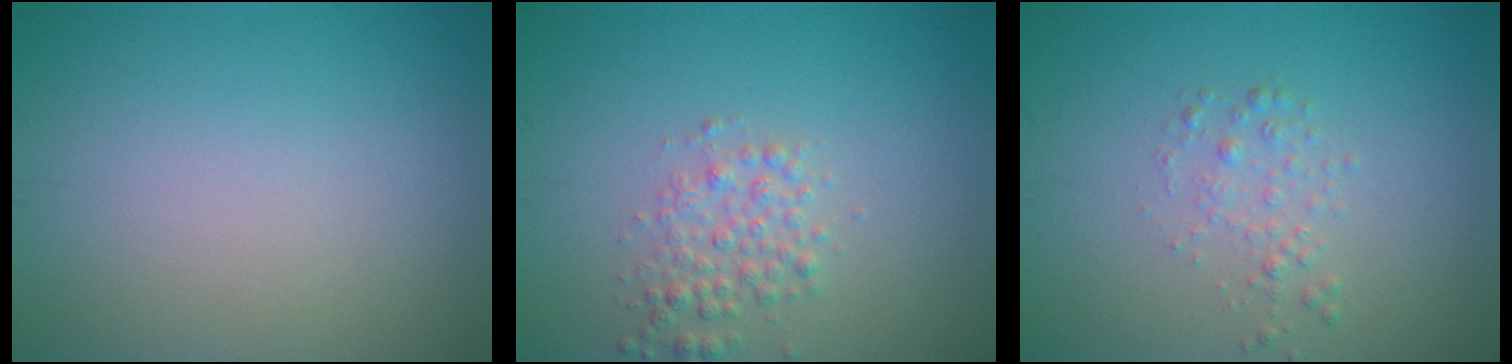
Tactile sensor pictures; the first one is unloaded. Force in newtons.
{"total": 2.4, "press": 2.4, "slide": 0.1}
{"total": 1.4, "press": 1.4, "slide": 0.1}